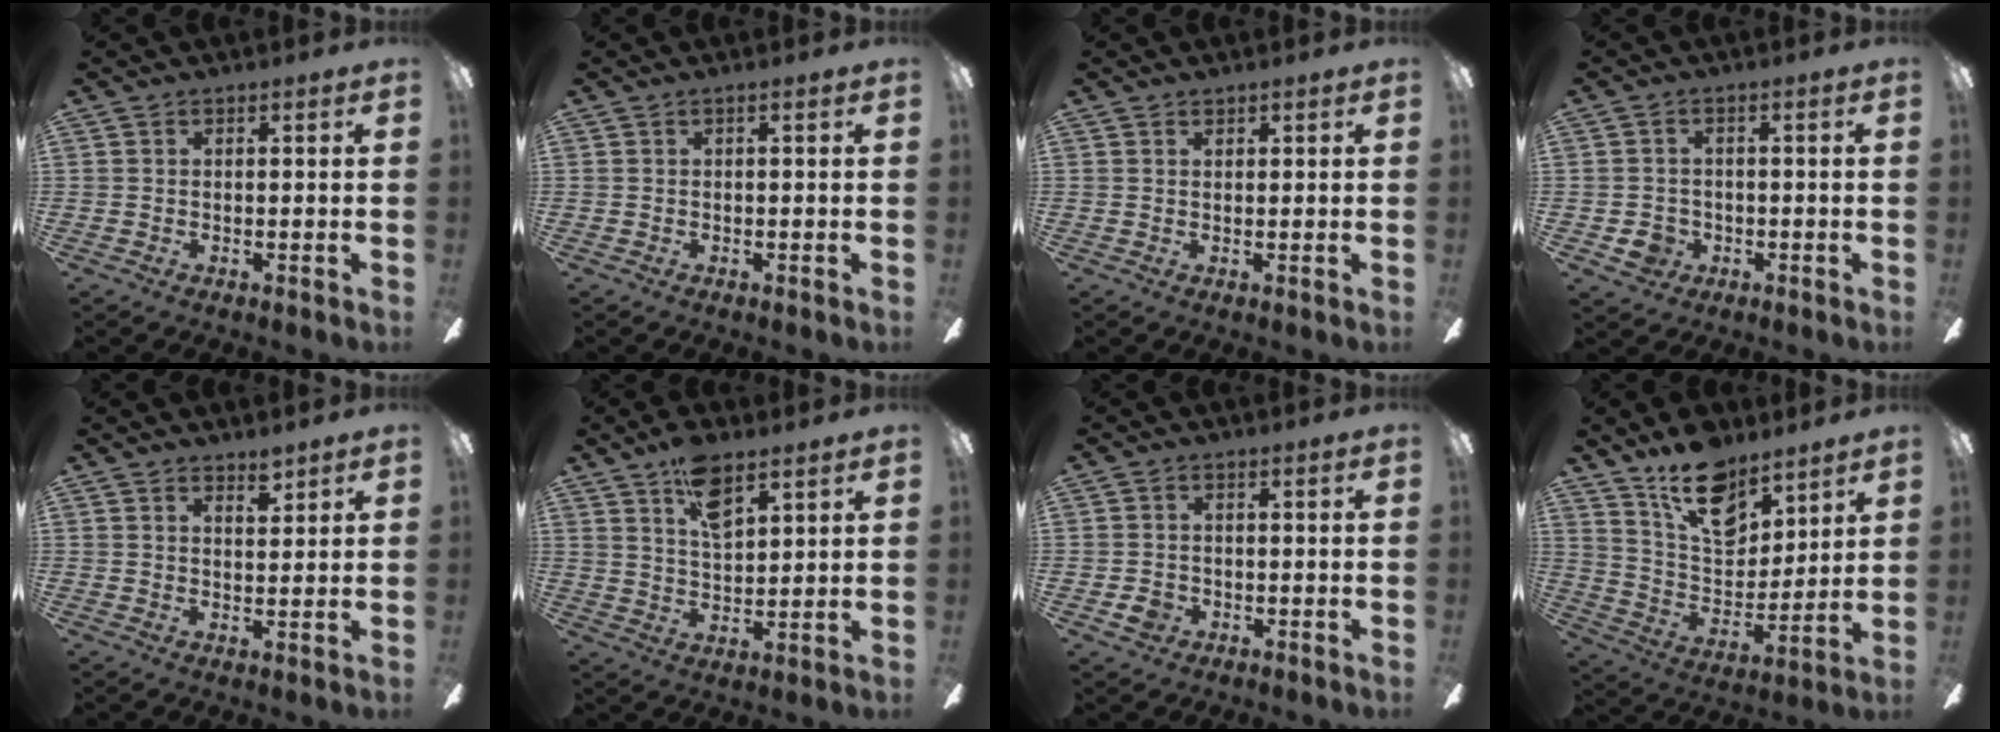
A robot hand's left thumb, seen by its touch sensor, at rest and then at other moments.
{"total": 0.0}
{"total": 0.9, "force": [0.7, 0.5, 0.2], "torque": [0.003, -0.003, 0.013]}
{"total": 4.6, "force": [-1.5, 4.1, 1.4], "torque": [-0.040, 0.009, -0.027]}
{"total": 3.6, "force": [3.1, 1.3, 1.3], "torque": [-0.007, -0.017, 0.052]}
{"total": 7.0, "force": [4.2, 3.2, 4.6], "torque": [-0.067, -0.013, 0.070]}
{"total": 3.3, "force": [-1.1, 2.8, 1.3], "torque": [-0.026, 0.005, -0.020]}
{"total": 17.0, "force": [11.8, 9.0, 8.2], "torque": [-0.132, -0.071, 0.216]}